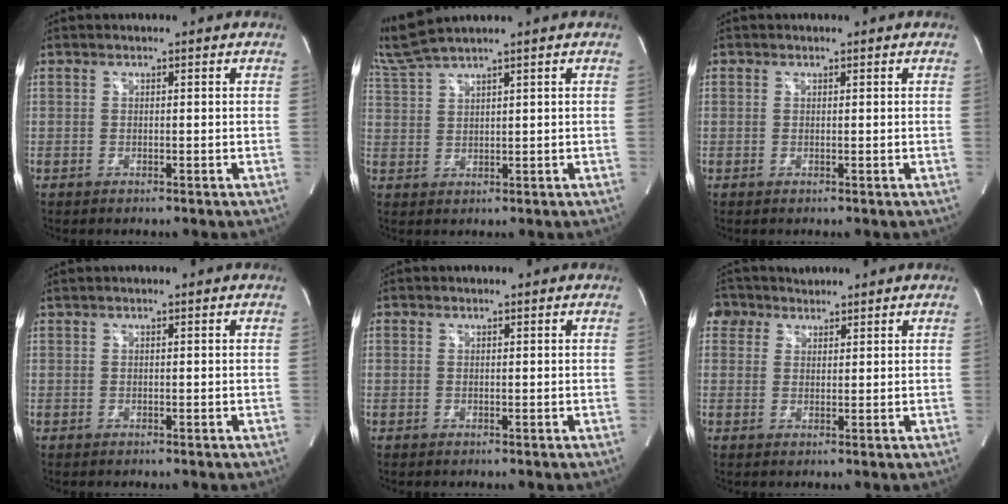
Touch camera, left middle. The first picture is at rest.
{"total": 6.1, "force": [5.5, -1.3, 2.3], "torque": [-0.070, 0.011, 0.120]}
{"total": 0.0}
{"total": 0.7, "force": [0.6, 0.0, 0.4], "torque": [-0.016, 0.016, 0.016]}
{"total": 0.0}
{"total": 3.7, "force": [2.7, 2.5, -0.2], "torque": [0.001, 0.022, 0.049]}